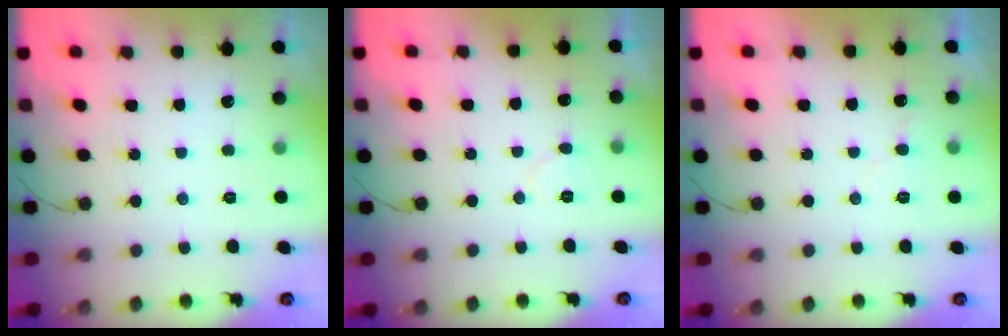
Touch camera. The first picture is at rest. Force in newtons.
{"total": 4.2, "press": 4.2, "slide": 0.4}
{"total": 4.7, "press": 4.7, "slide": 0.4}